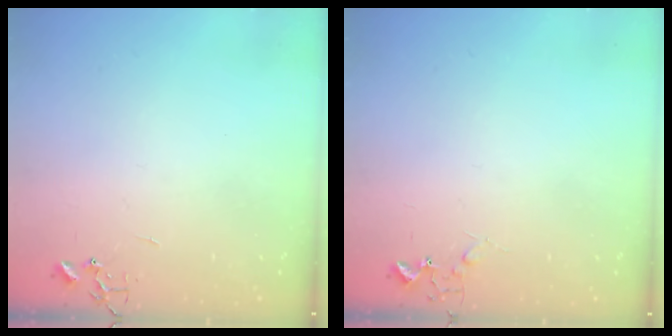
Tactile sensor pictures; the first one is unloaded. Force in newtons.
{"total": 6.6, "press": 6.6, "slide": 0.8}